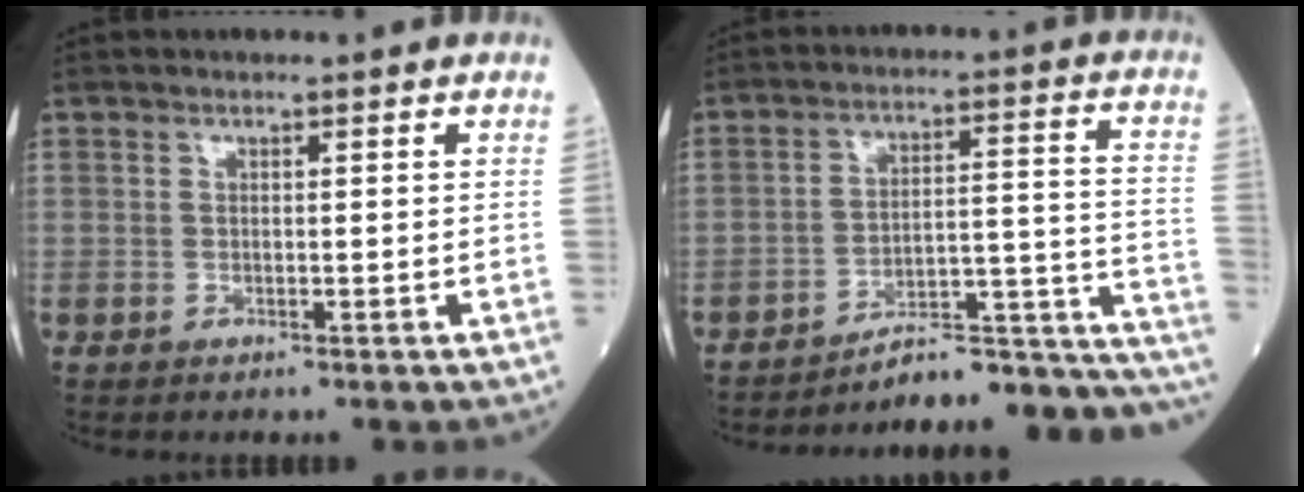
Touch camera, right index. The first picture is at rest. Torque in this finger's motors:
{"motor_torque": [0.97, -1.17, 0.64, 0.07]}